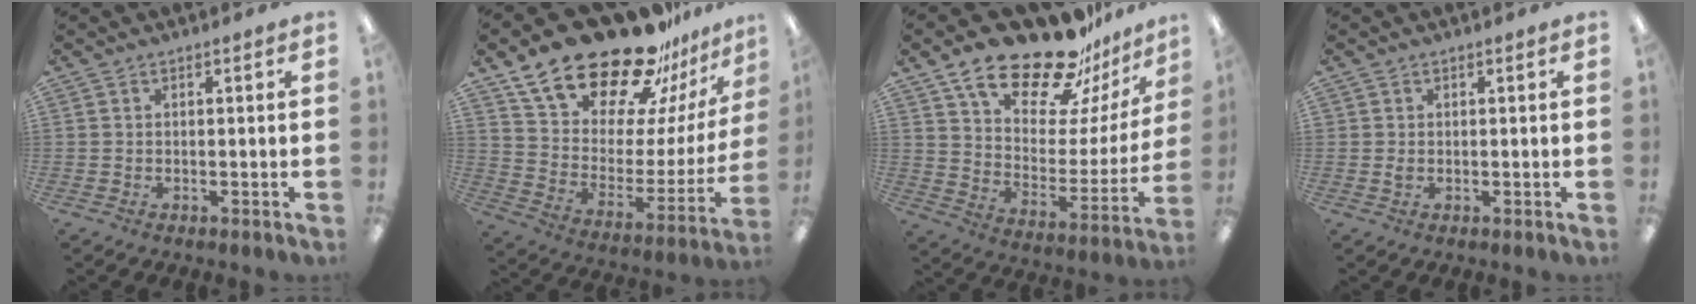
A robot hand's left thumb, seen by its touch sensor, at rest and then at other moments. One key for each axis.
{"total": 26.9, "fx": 21.3, "fy": 11.2, "fz": 11.9, "tx": -0.196, "ty": -0.152, "tz": 0.385}
{"total": 24.0, "fx": 18.7, "fy": 9.1, "fz": 12.1, "tx": -0.190, "ty": -0.129, "tz": 0.321}
{"total": 1.1, "fx": 0.1, "fy": 0.9, "fz": 0.5, "tx": -0.002, "ty": 0.001, "tz": -0.001}